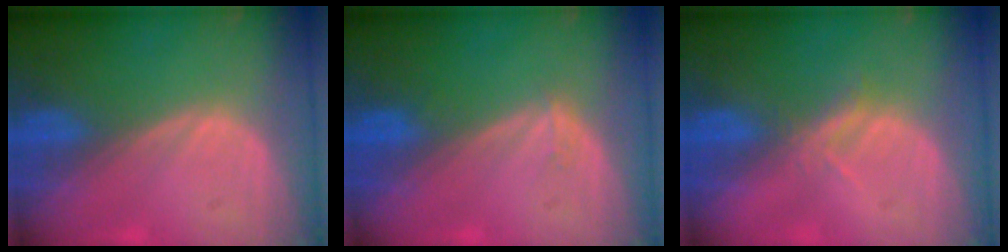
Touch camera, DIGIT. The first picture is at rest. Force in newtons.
{"total": 0.9, "press": 0.8, "slide": 0.2}
{"total": 2.1, "press": 1.9, "slide": 0.9}